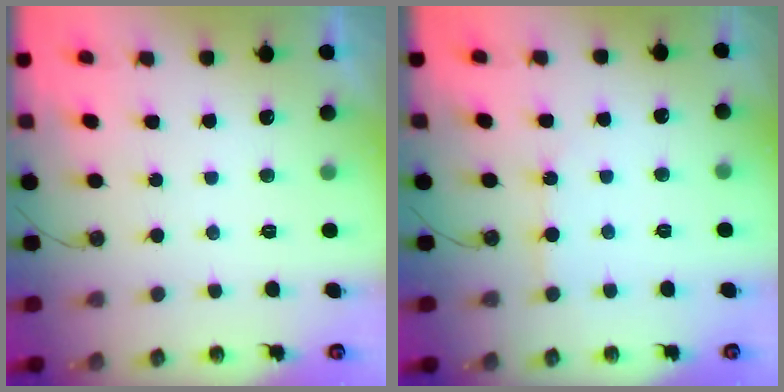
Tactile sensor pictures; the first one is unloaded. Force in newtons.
{"total": 3.3, "press": 3.3, "slide": 0.4}